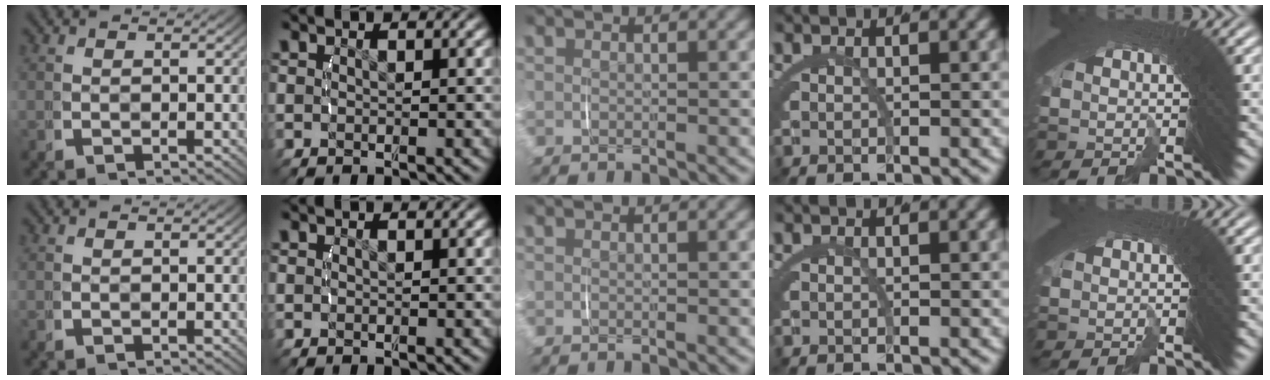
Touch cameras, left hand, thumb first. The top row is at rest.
{}